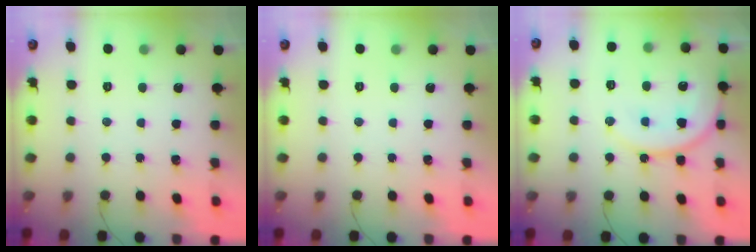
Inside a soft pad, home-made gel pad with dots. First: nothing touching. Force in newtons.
{"total": 0.0}
{"total": 14.7, "press": 14.6, "slide": 1.9}